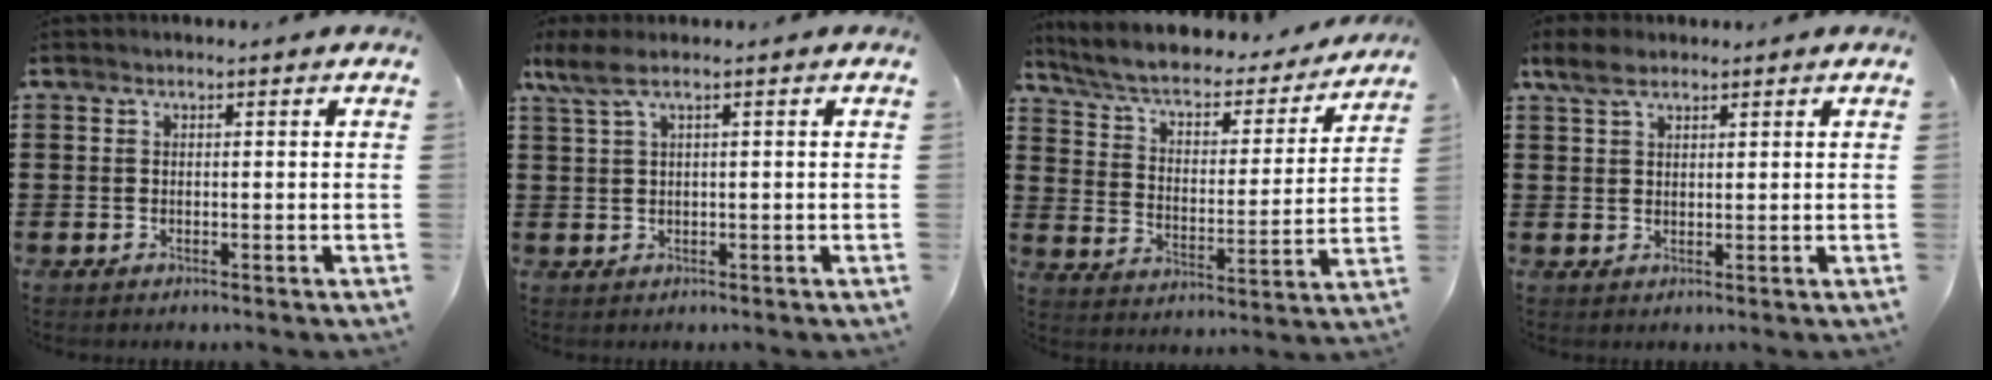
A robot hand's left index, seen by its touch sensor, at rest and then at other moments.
{"total": 2.7, "force": [0.9, 0.4, 2.5], "torque": [-0.066, -0.005, 0.011]}
{"total": 5.2, "force": [4.1, 1.8, 2.7], "torque": [-0.073, -0.028, 0.064]}
{"total": 4.0, "force": [2.6, 2.0, 2.2], "torque": [-0.043, 0.004, 0.048]}